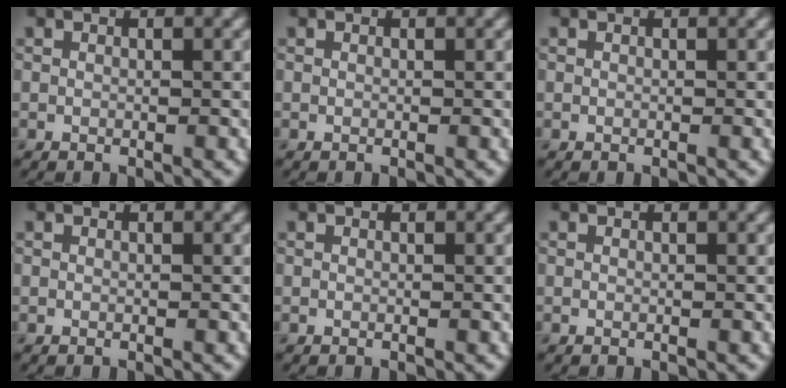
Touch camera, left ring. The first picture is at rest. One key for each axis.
{"total": 0.0}
{"total": 0.0}
{"total": 0.0}
{"total": 0.0}
{"total": 0.0}